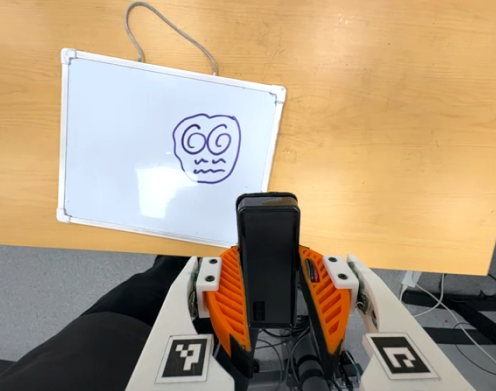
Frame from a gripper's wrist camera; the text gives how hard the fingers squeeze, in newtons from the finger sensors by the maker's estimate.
{"total": 5.0, "left": 3.7, "right": 6.3}